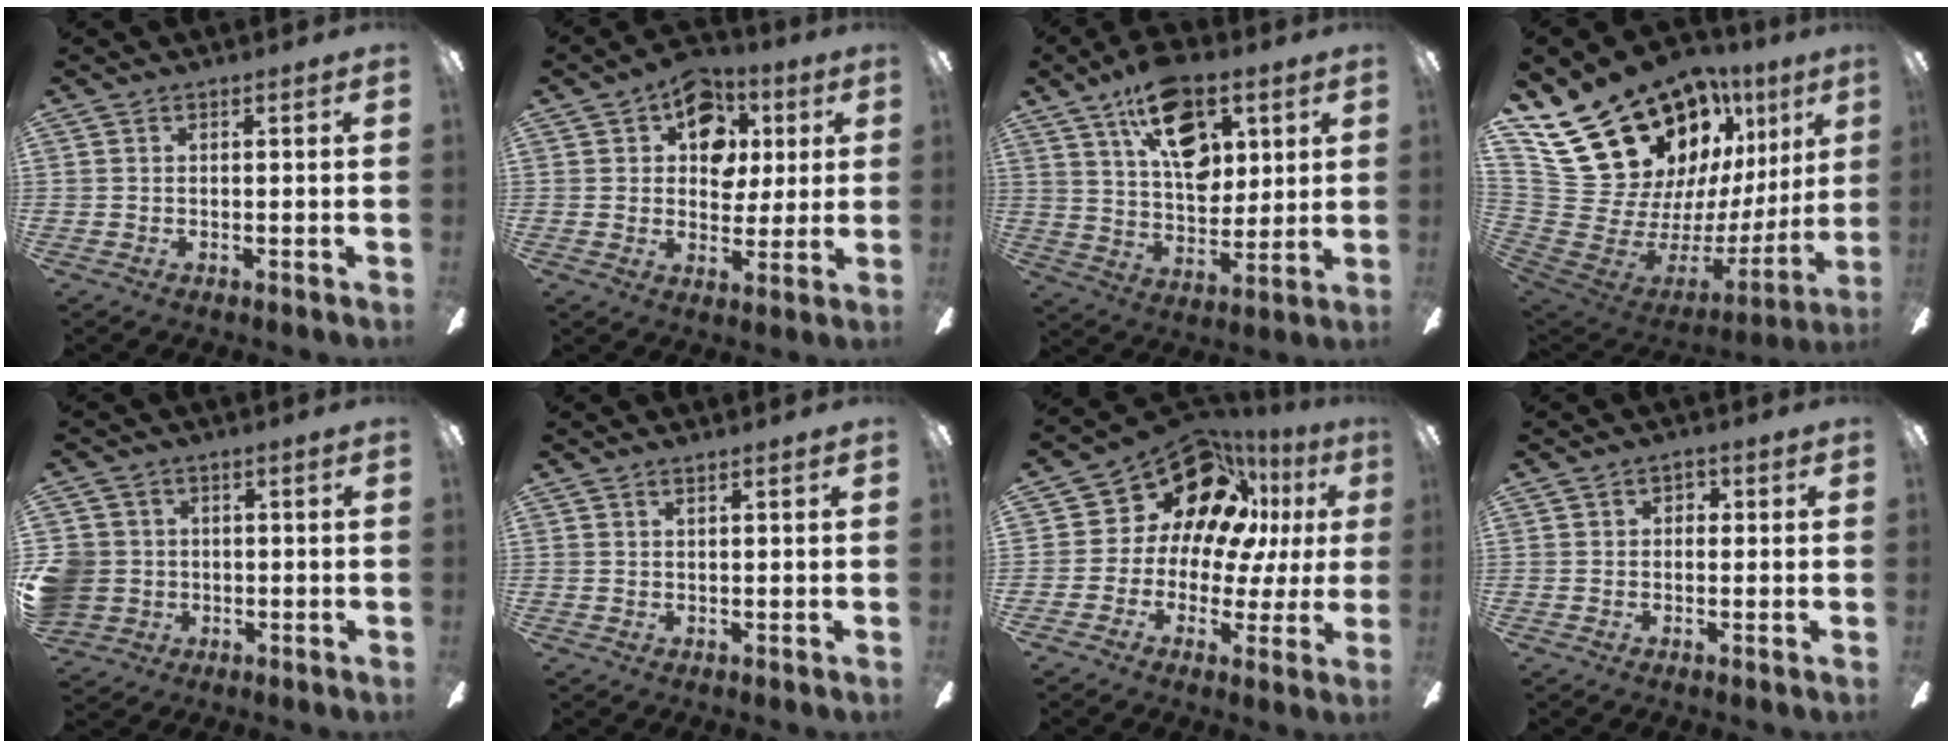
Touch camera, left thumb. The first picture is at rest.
{"total": 12.3, "force": [5.2, 9.3, 6.2], "torque": [-0.083, -0.014, 0.094]}
{"total": 18.3, "force": [9.2, 10.9, 11.4], "torque": [-0.163, -0.031, 0.164]}
{"total": 25.9, "force": [17.8, 14.6, 11.8], "torque": [-0.193, -0.146, 0.378]}
{"total": 7.2, "force": [-0.1, 7.0, 1.8], "torque": [-0.068, 0.010, 0.002]}
{"total": 0.5, "force": [0.5, 0.1, 0.2], "torque": [-0.005, 0.000, 0.009]}
{"total": 18.2, "force": [9.7, 11.6, 10.0], "torque": [-0.173, -0.065, 0.177]}
{"total": 2.1, "force": [-0.1, 1.7, 1.2], "torque": [-0.014, 0.008, -0.006]}